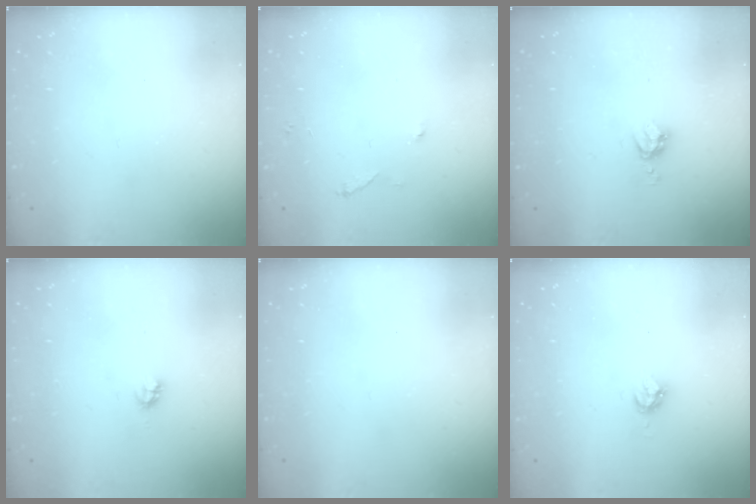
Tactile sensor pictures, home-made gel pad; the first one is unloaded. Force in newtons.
{"total": 4.4, "press": 4.3, "slide": 0.4}
{"total": 4.3, "press": 4.2, "slide": 0.6}
{"total": 2.2, "press": 2.2, "slide": 0.2}
{"total": 0.0}
{"total": 4.2, "press": 4.2, "slide": 0.0}